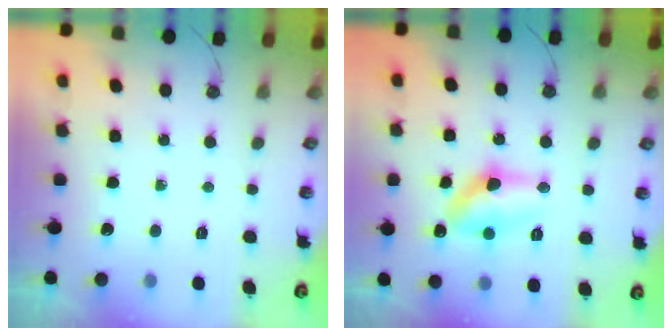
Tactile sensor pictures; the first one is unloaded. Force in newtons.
{"total": 11.8, "press": 11.7, "slide": 1.1}